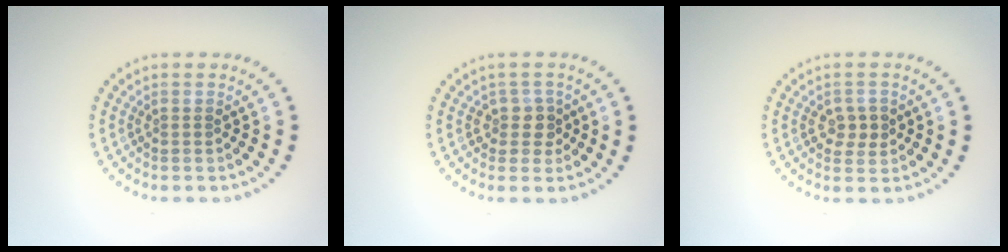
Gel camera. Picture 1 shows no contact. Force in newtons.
{"total": 2.0, "press": 1.6, "slide": 1.2}
{"total": 2.1, "press": 2.1, "slide": 0.3}